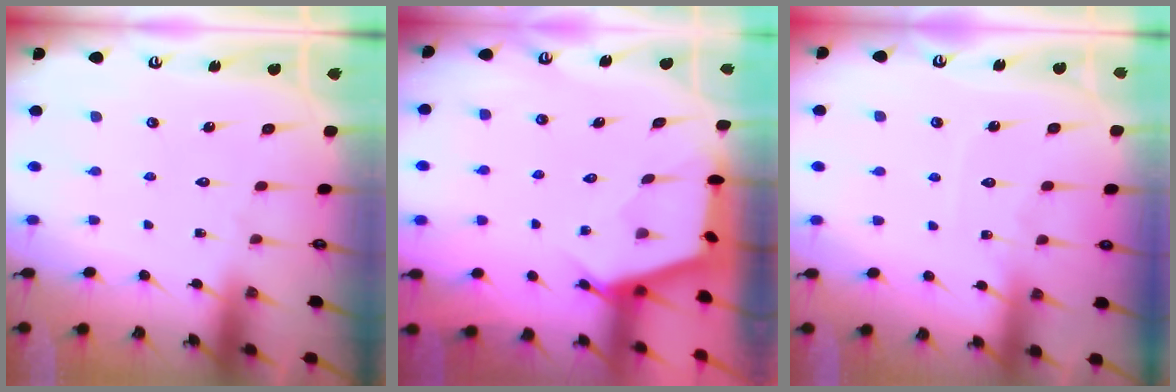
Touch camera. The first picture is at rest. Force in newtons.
{"total": 2.7, "press": 2.7, "slide": 0.3}
{"total": 5.7, "press": 5.7, "slide": 0.8}